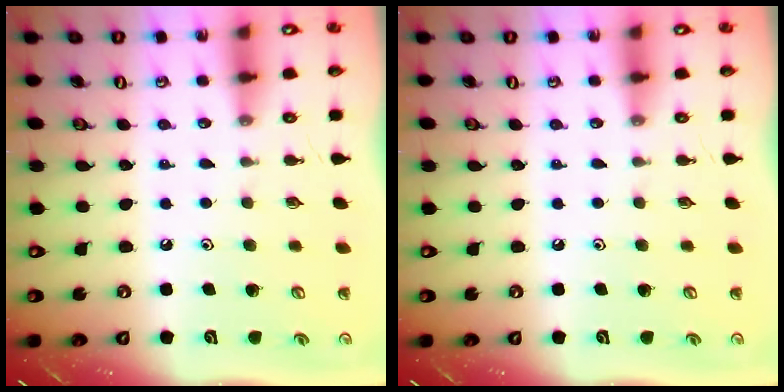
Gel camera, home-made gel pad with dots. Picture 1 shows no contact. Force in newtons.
{"total": 0.0}